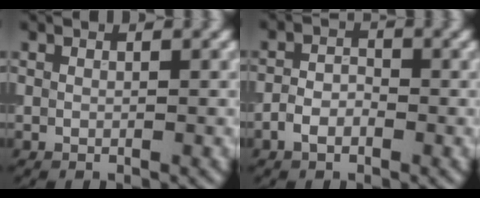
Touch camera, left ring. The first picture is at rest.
{"total": 2.4, "force": [-1.3, 1.4, 1.4], "torque": [-0.027, 0.004, -0.031]}